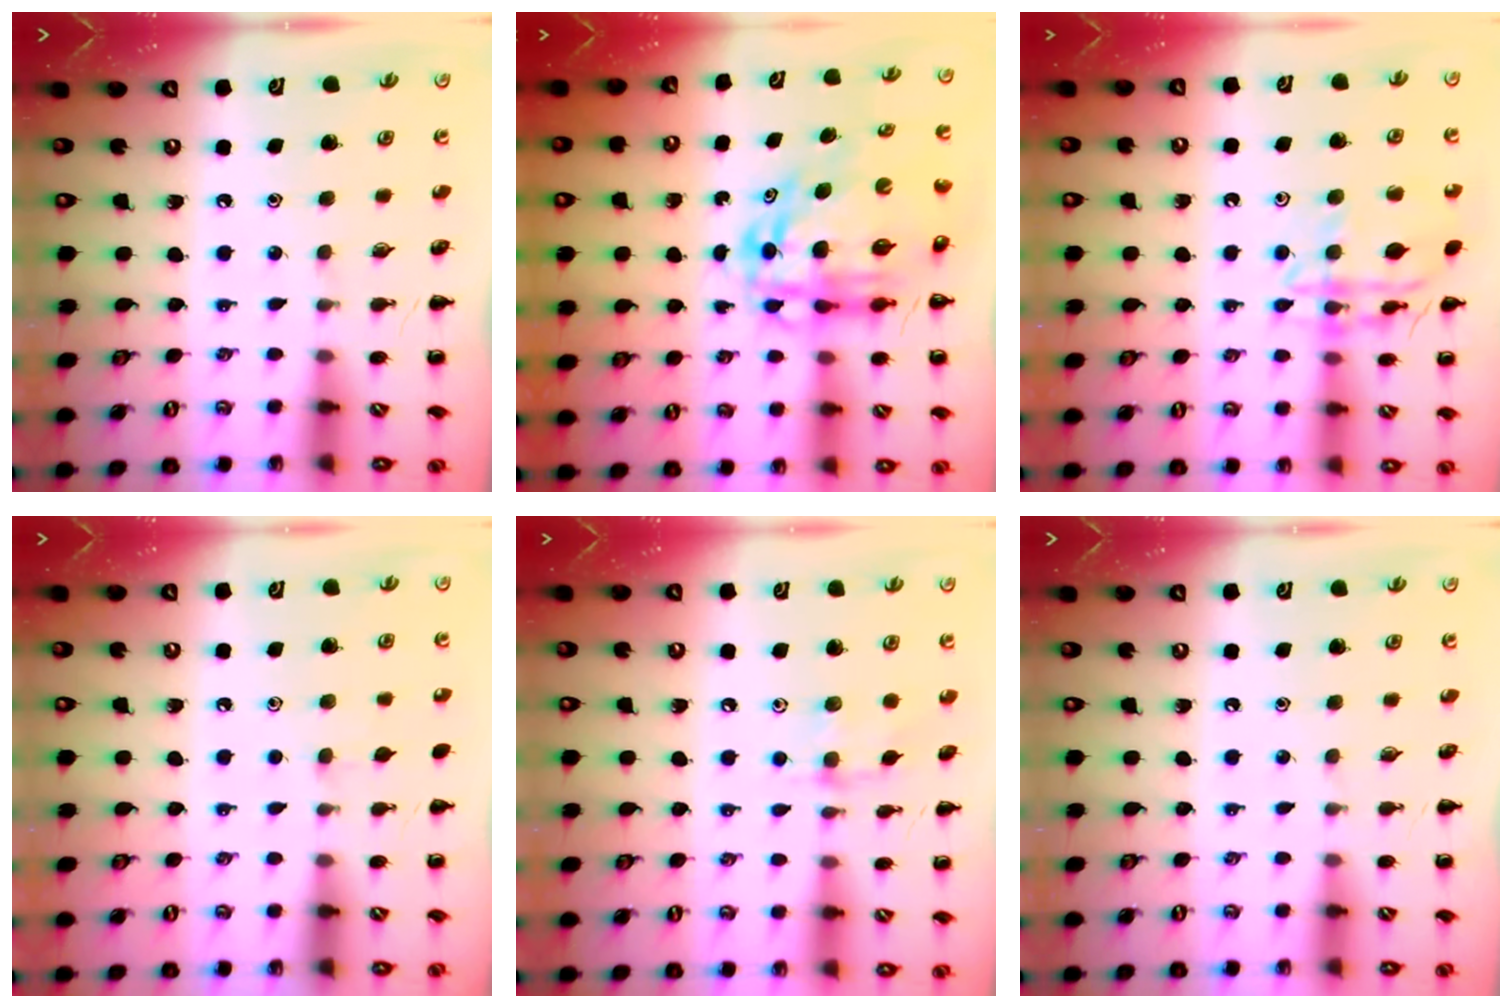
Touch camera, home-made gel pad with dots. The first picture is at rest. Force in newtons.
{"total": 11.3, "press": 10.9, "slide": 2.7}
{"total": 14.0, "press": 14.0, "slide": 0.9}
{"total": 2.8, "press": 2.5, "slide": 1.3}
{"total": 6.0, "press": 6.0, "slide": 0.5}
{"total": 0.0}